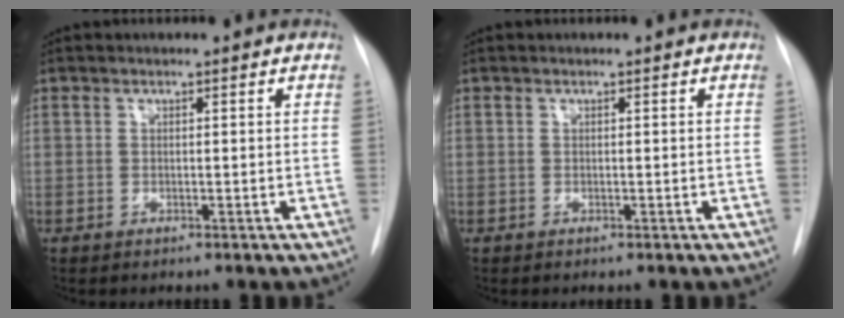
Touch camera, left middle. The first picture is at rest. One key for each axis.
{"total": 0.0}